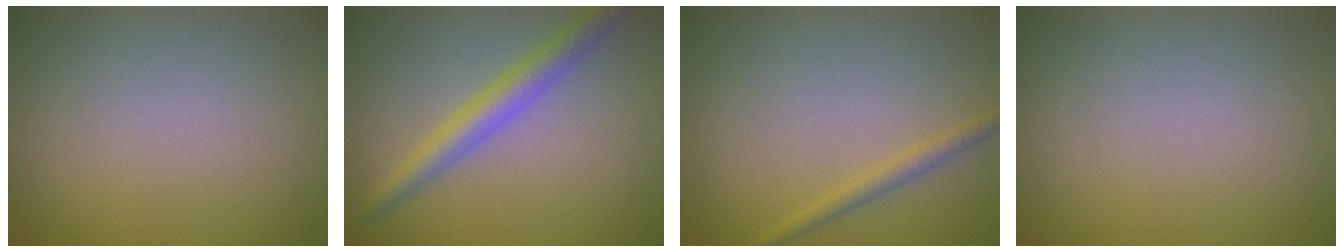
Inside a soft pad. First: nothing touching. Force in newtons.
{"total": 3.6, "press": 3.6, "slide": 0.0}
{"total": 1.4, "press": 1.4, "slide": 0.1}
{"total": 0.0}